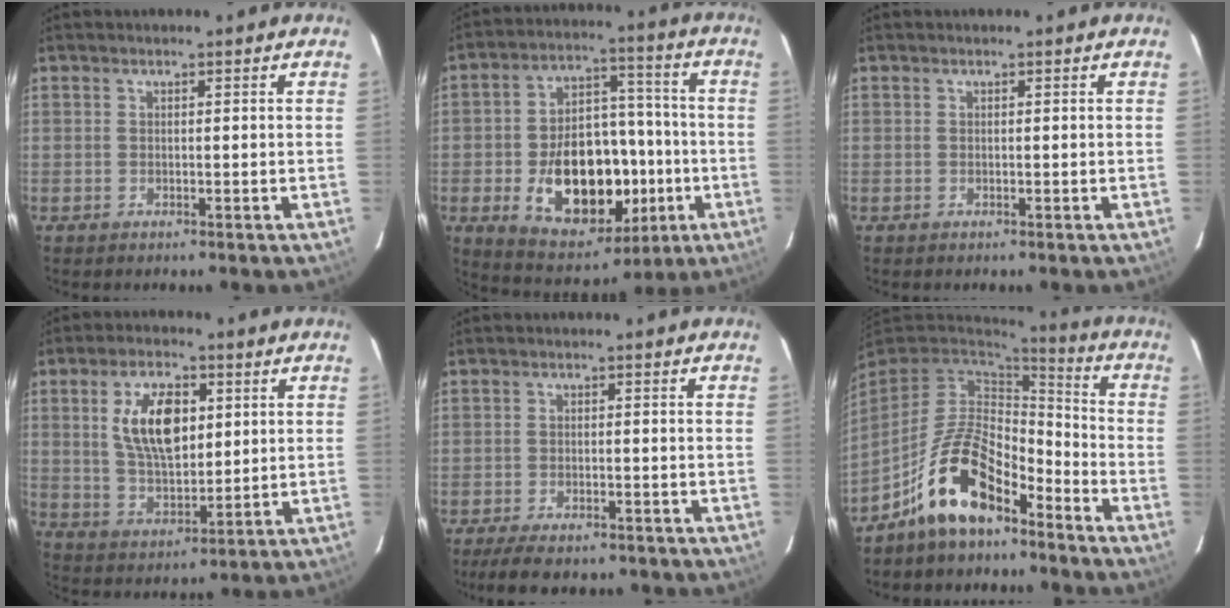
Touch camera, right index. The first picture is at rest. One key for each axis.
{"total": 20.7, "fx": -5.3, "fy": 13.0, "fz": 15.2, "tx": -0.283, "ty": 0.019, "tz": -0.056}
{"total": 0.0}
{"total": 12.1, "fx": 3.2, "fy": 6.0, "fz": 10.0, "tx": -0.185, "ty": 0.009, "tz": 0.065}
{"total": 9.1, "fx": -7.6, "fy": 2.5, "fz": 4.3, "tx": -0.096, "ty": -0.019, "tz": -0.118}
{"total": 13.9, "fx": -9.1, "fy": 5.9, "fz": 8.6, "tx": -0.175, "ty": 0.017, "tz": -0.165}